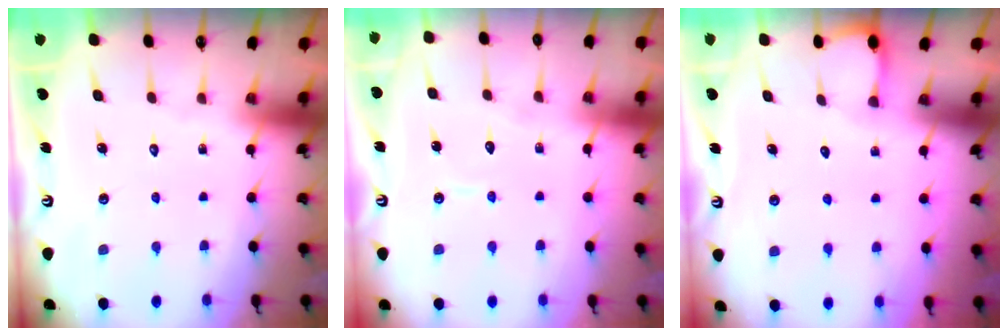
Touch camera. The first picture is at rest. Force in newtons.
{"total": 4.3, "press": 4.3, "slide": 0.4}
{"total": 2.5, "press": 2.4, "slide": 0.4}